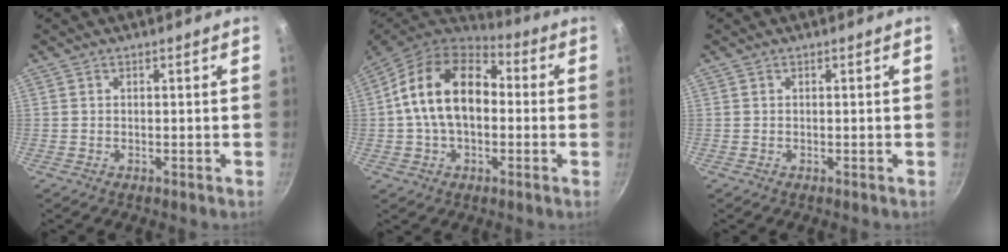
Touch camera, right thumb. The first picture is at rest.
{"total": 17.2, "force": [0.6, 11.2, 13.0], "torque": [-0.197, 0.034, -0.008]}
{"total": 0.0}